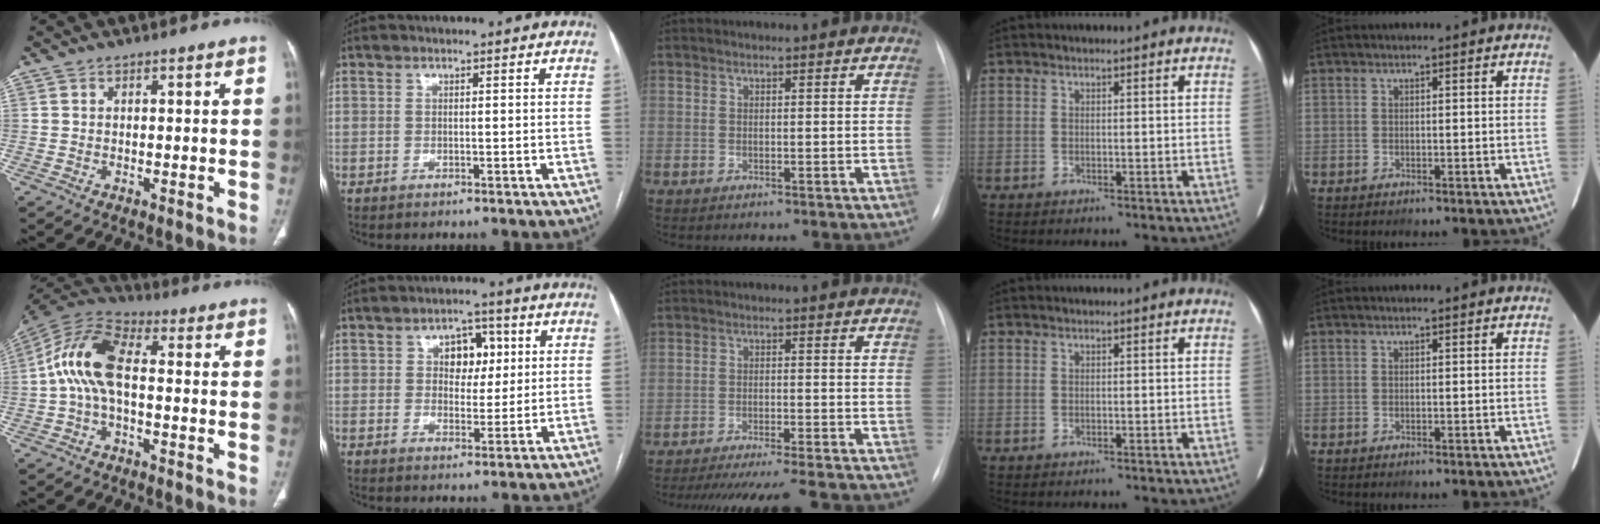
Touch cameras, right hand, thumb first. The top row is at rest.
{"thumb": {"total": 11.6, "force": [-0.3, 5.9, 10.0], "torque": [-0.203, 0.036, -0.018]}, "index": {"total": 6.0, "force": [1.7, 3.9, 4.2], "torque": [-0.055, 0.017, 0.029]}, "middle": {"total": 17.1, "force": [-15.6, 0.3, 7.0], "torque": [-0.106, -0.037, -0.214]}}